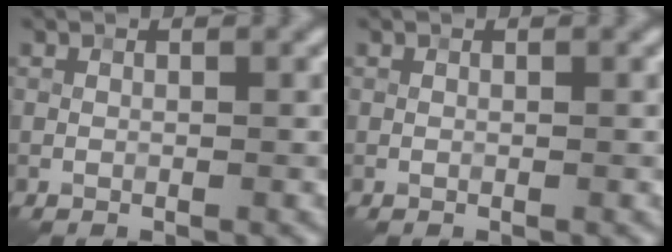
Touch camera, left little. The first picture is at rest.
{"total": 0.0}